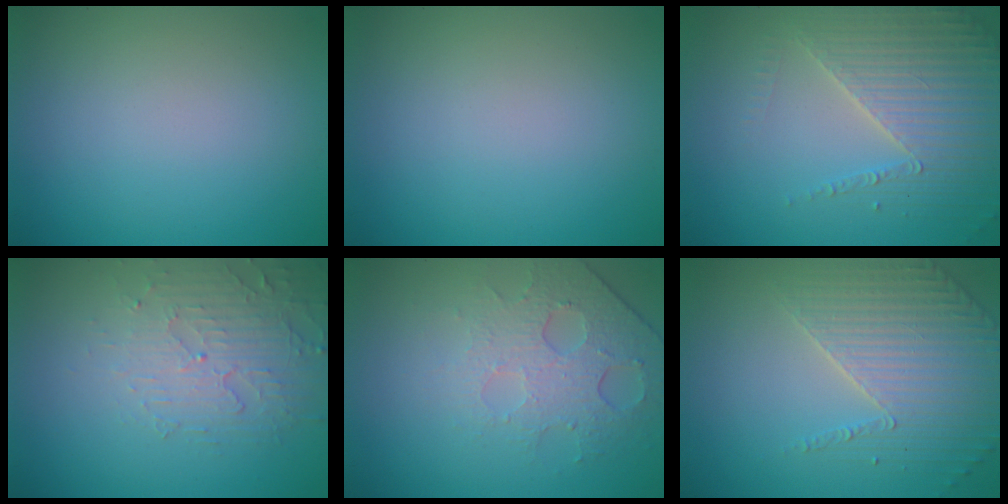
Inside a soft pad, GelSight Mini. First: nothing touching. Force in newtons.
{"total": 0.0}
{"total": 4.3, "press": 4.1, "slide": 1.4}
{"total": 3.8, "press": 3.4, "slide": 1.8}
{"total": 4.9, "press": 3.1, "slide": 3.7}
{"total": 3.6, "press": 3.6, "slide": 0.7}